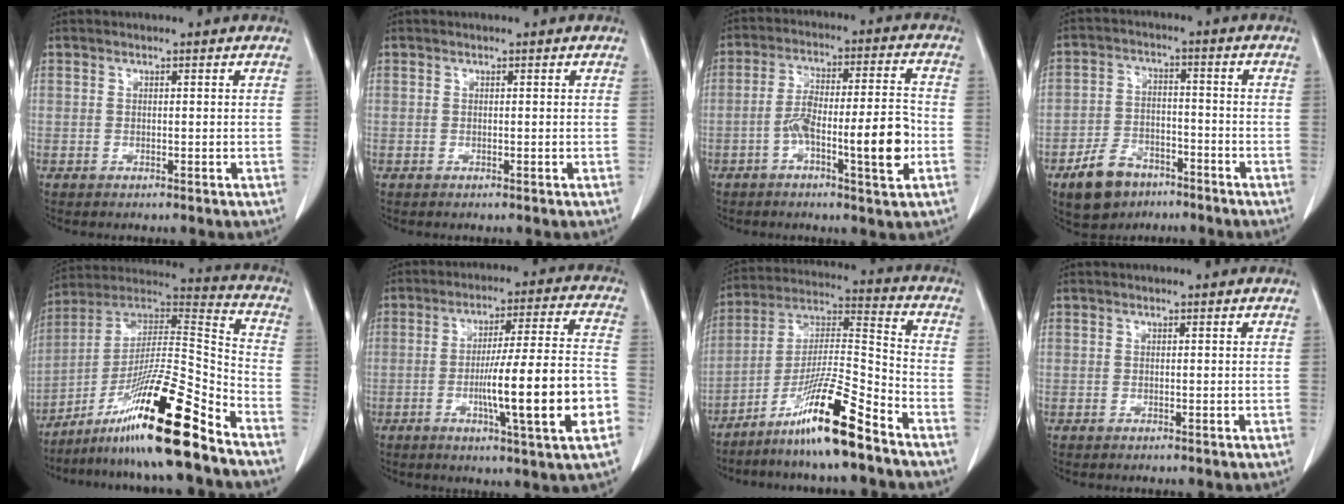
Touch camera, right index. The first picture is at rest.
{"total": 0.0}
{"total": 11.7, "force": [-3.6, 1.6, 11.1], "torque": [-0.184, 0.020, -0.057]}
{"total": 8.2, "force": [-5.5, 5.1, 3.5], "torque": [-0.076, 0.008, -0.089]}
{"total": 19.3, "force": [-13.0, -0.7, 14.3], "torque": [-0.263, -0.001, -0.231]}
{"total": 16.1, "force": [-4.3, 0.1, 15.5], "torque": [-0.236, 0.001, -0.067]}
{"total": 14.3, "force": [-10.1, -0.3, 10.1], "torque": [-0.192, -0.007, -0.182]}
{"total": 0.0}